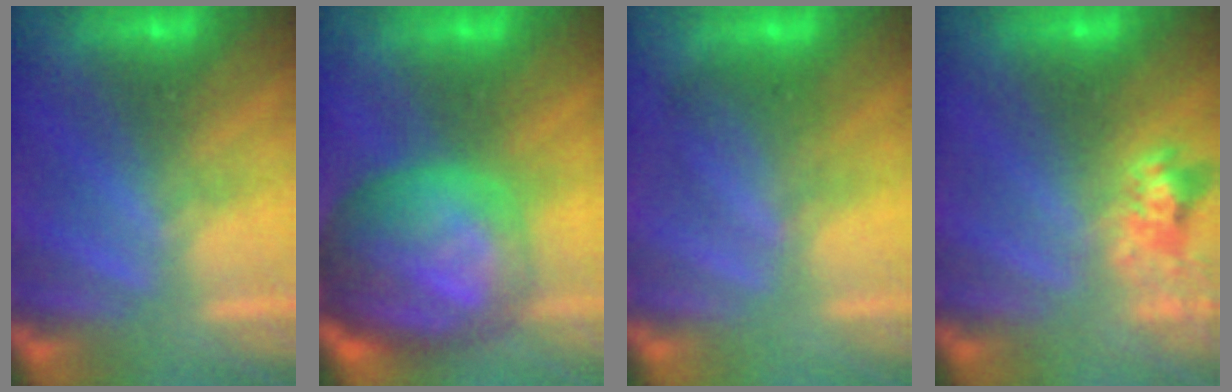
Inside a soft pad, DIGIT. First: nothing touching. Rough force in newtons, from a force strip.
{"total": 5.7}
{"total": 1.8}
{"total": 2.4}